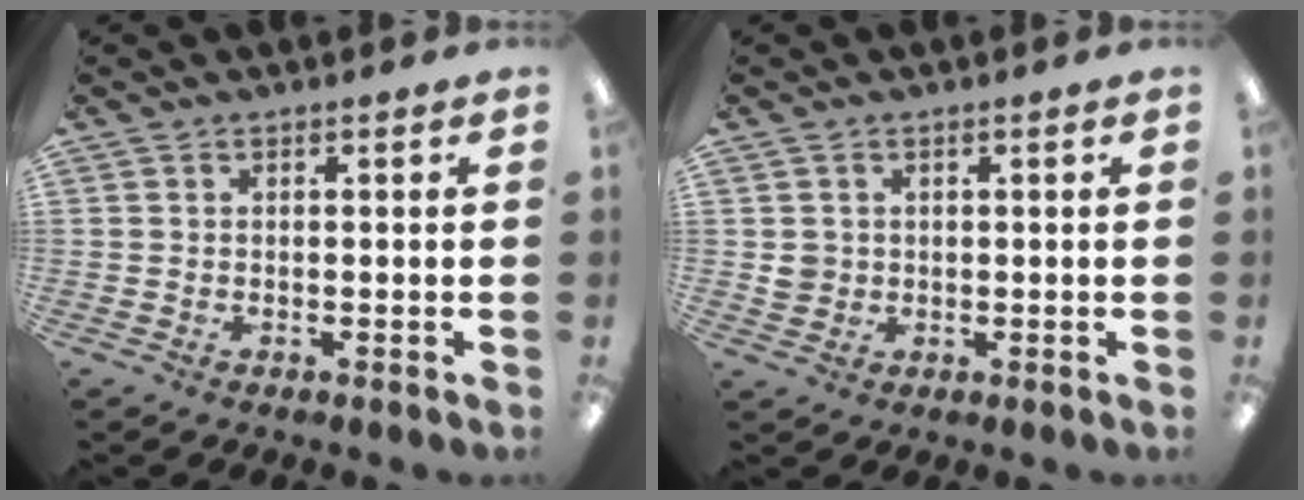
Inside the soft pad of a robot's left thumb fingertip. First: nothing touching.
{"total": 2.9, "force": [0.5, 2.8, 0.6], "torque": [-0.015, 0.004, 0.010]}